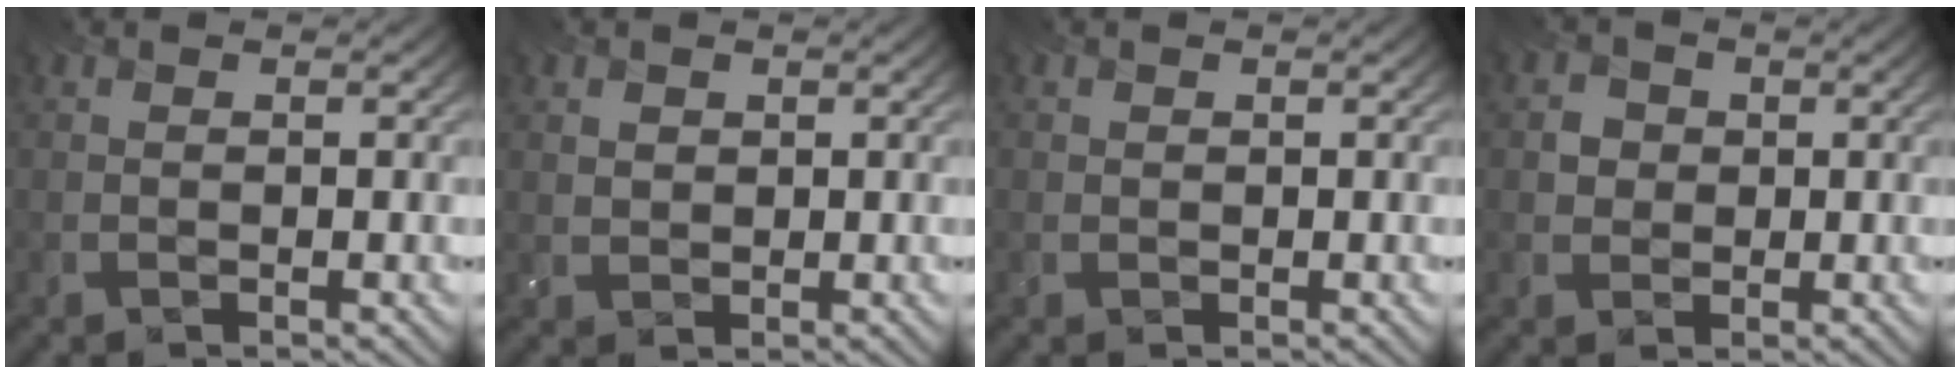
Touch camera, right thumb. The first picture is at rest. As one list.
[{"total": 1.5, "force": [0.7, 1.2, 0.5], "torque": [-0.016, -0.003, 0.016]}, {"total": 0.5, "force": [0.1, 0.5, 0.0], "torque": [0.000, -0.004, 0.001]}, {"total": 2.3, "force": [0.2, 2.2, 0.8], "torque": [-0.017, -0.001, 0.000]}]